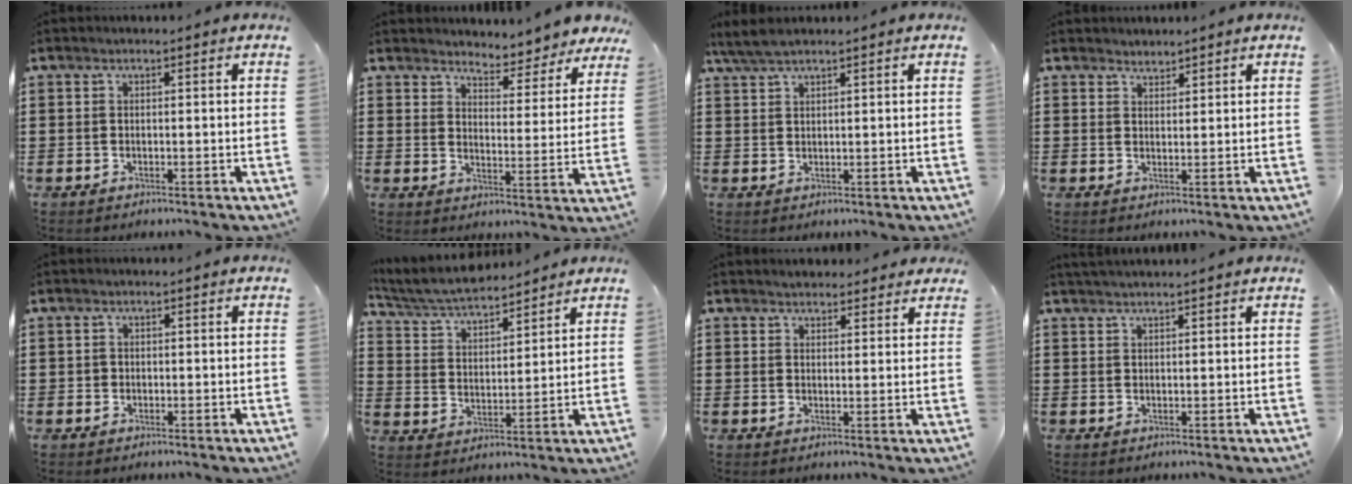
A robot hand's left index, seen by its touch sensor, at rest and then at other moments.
{"total": 4.5, "force": [4.5, 0.0, -0.1], "torque": [-0.018, -0.039, 0.074]}
{"total": 3.1, "force": [2.5, 0.5, 1.8], "torque": [-0.041, 0.004, 0.047]}
{"total": 1.7, "force": [1.6, 0.3, -0.5], "torque": [0.004, 0.001, 0.033]}
{"total": 0.7, "force": [0.0, 0.7, 0.1], "torque": [-0.005, 0.004, 0.000]}
{"total": 5.3, "force": [5.1, 0.6, 1.6], "torque": [-0.053, -0.026, 0.087]}
{"total": 2.3, "force": [2.2, 0.5, -0.1], "torque": [-0.004, 0.001, 0.043]}
{"total": 1.5, "force": [1.5, -0.1, 0.3], "torque": [-0.008, 0.001, 0.029]}